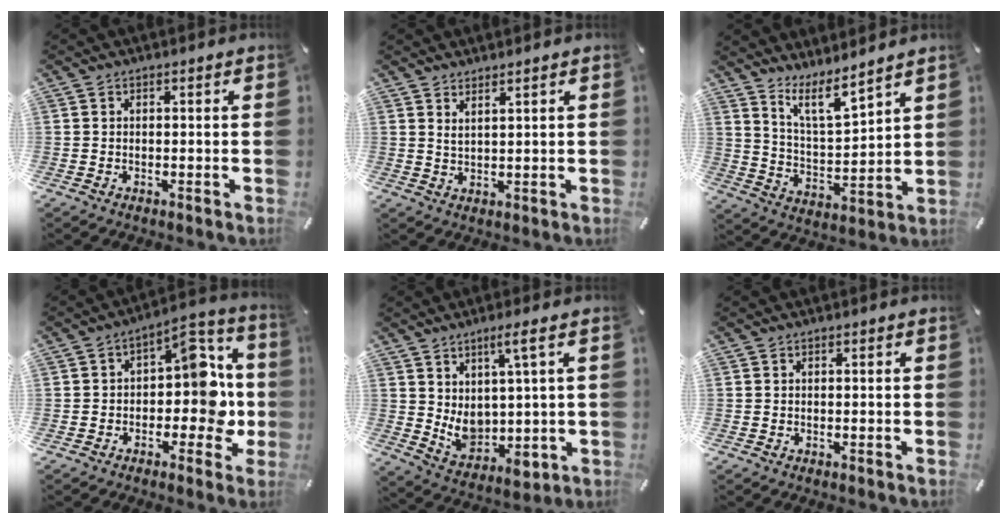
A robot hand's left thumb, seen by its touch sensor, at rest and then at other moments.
{"total": 2.2, "force": [2.0, 0.0, 1.0], "torque": [-0.022, -0.008, 0.036]}
{"total": 8.9, "force": [7.7, 2.2, 4.0], "torque": [-0.081, -0.054, 0.137]}
{"total": 13.6, "force": [-0.9, 8.6, 10.5], "torque": [-0.123, 0.000, -0.013]}
{"total": 7.9, "force": [3.8, 3.7, 5.9], "torque": [-0.112, -0.032, 0.070]}
{"total": 0.0}